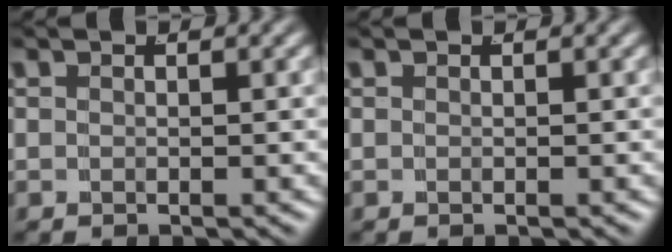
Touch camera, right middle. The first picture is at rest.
{"total": 0.0}